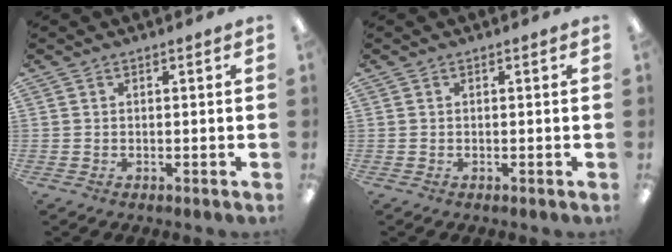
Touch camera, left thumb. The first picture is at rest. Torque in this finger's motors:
{"motor_torque": [-0.08, -0.06, 0.12, 0.01, 0.00]}